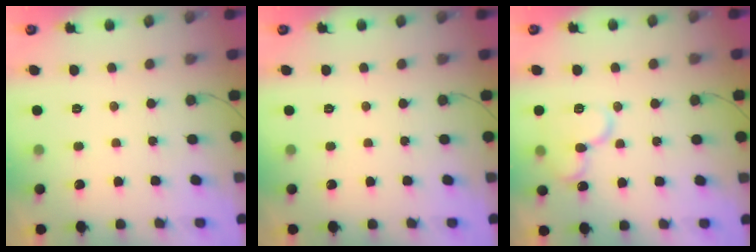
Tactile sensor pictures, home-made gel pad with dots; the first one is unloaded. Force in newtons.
{"total": 0.0}
{"total": 13.4, "press": 13.3, "slide": 1.6}